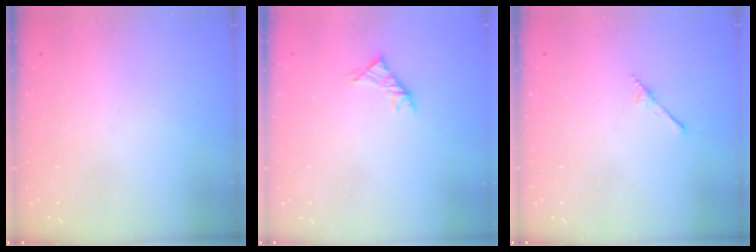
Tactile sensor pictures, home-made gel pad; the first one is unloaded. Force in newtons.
{"total": 2.9, "press": 2.8, "slide": 0.8}
{"total": 1.7, "press": 1.7, "slide": 0.1}